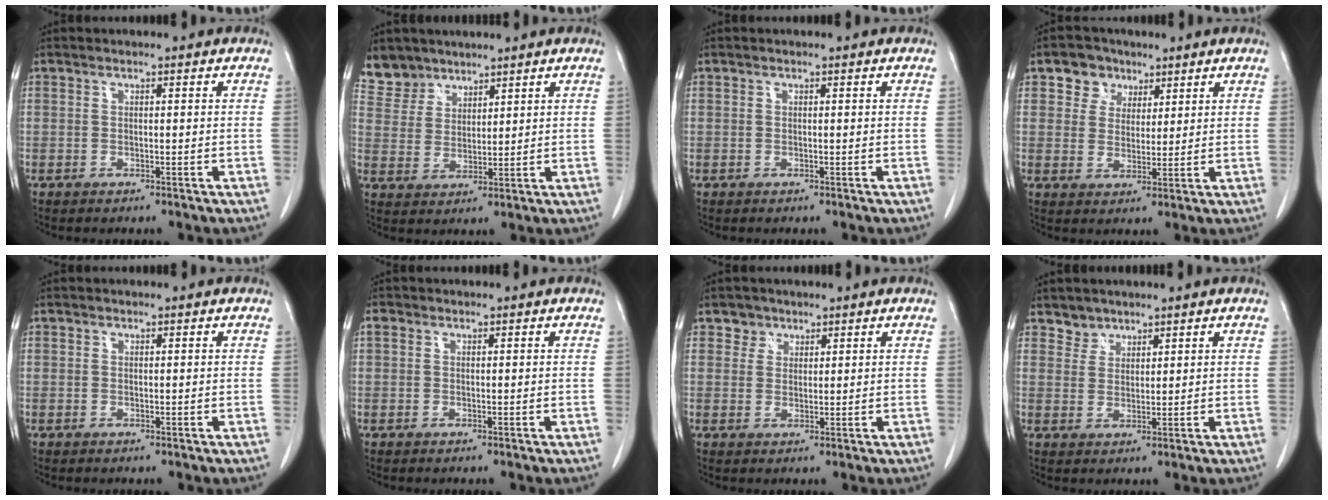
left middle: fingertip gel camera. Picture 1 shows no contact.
{"total": 5.8, "force": [4.9, 3.1, 0.0], "torque": [0.001, 0.003, 0.102]}
{"total": 0.0}
{"total": 5.1, "force": [2.9, 4.1, 1.0], "torque": [-0.021, 0.012, 0.053]}
{"total": 0.0}
{"total": 0.9, "force": [0.4, 0.8, 0.3], "torque": [-0.004, 0.008, 0.005]}
{"total": 2.4, "force": [1.6, 1.8, -0.1], "torque": [0.009, 0.001, 0.021]}
{"total": 2.6, "force": [2.1, 1.4, -0.4], "torque": [0.014, 0.001, 0.034]}